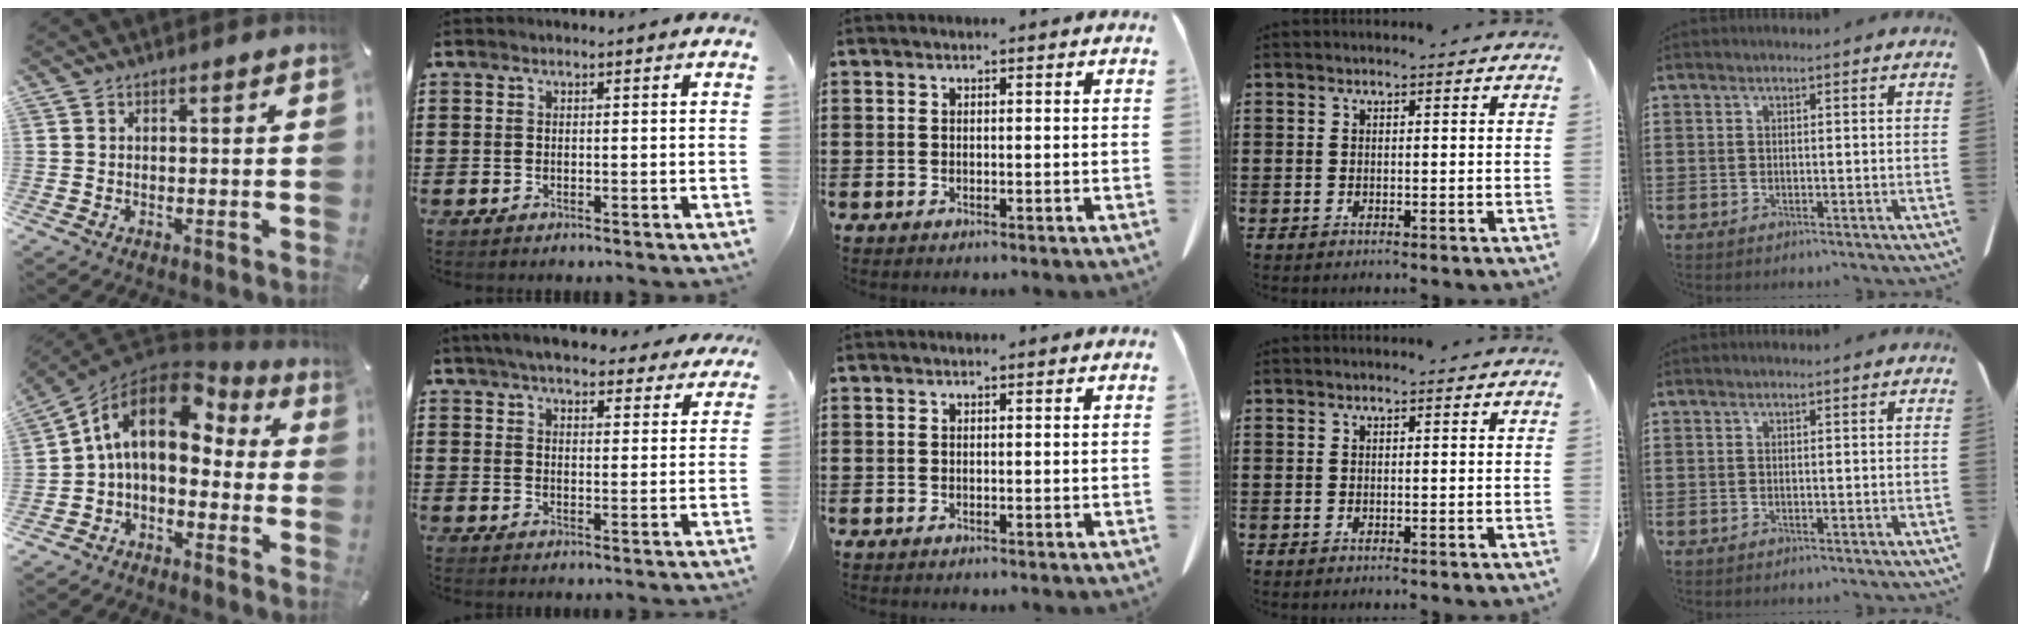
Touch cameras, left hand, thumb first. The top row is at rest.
{"thumb": {"total": 13.0, "force": [1.9, 9.1, 9.1], "torque": [-0.167, 0.001, 0.028]}, "index": {"total": 5.8, "force": [5.3, 0.9, 2.0], "torque": [-0.058, -0.015, 0.097]}}